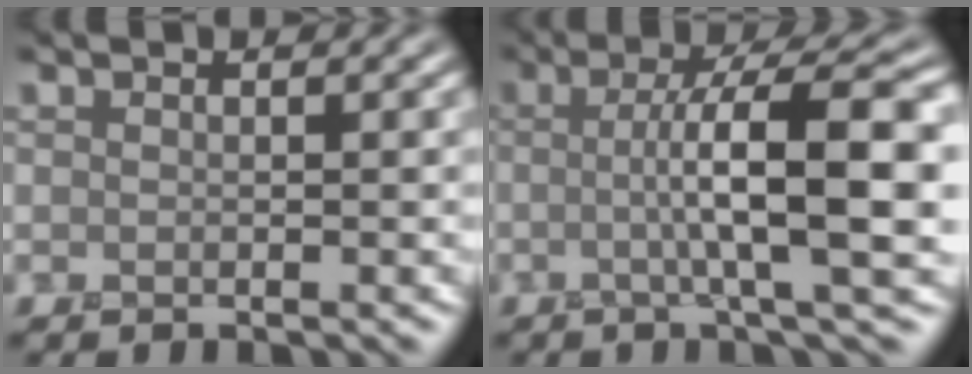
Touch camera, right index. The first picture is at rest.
{"total": 9.2, "force": [-0.3, 1.6, 9.1], "torque": [-0.127, 0.007, -0.007]}